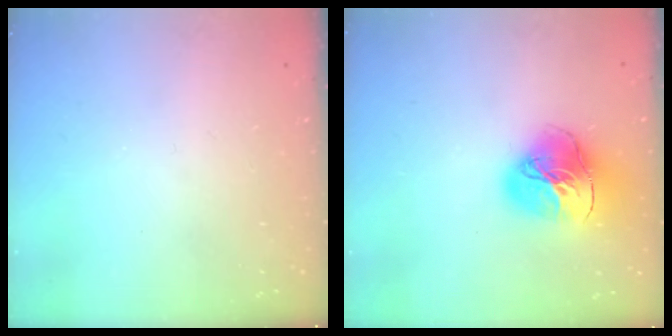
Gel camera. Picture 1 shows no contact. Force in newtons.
{"total": 18.0, "press": 17.9, "slide": 1.8}